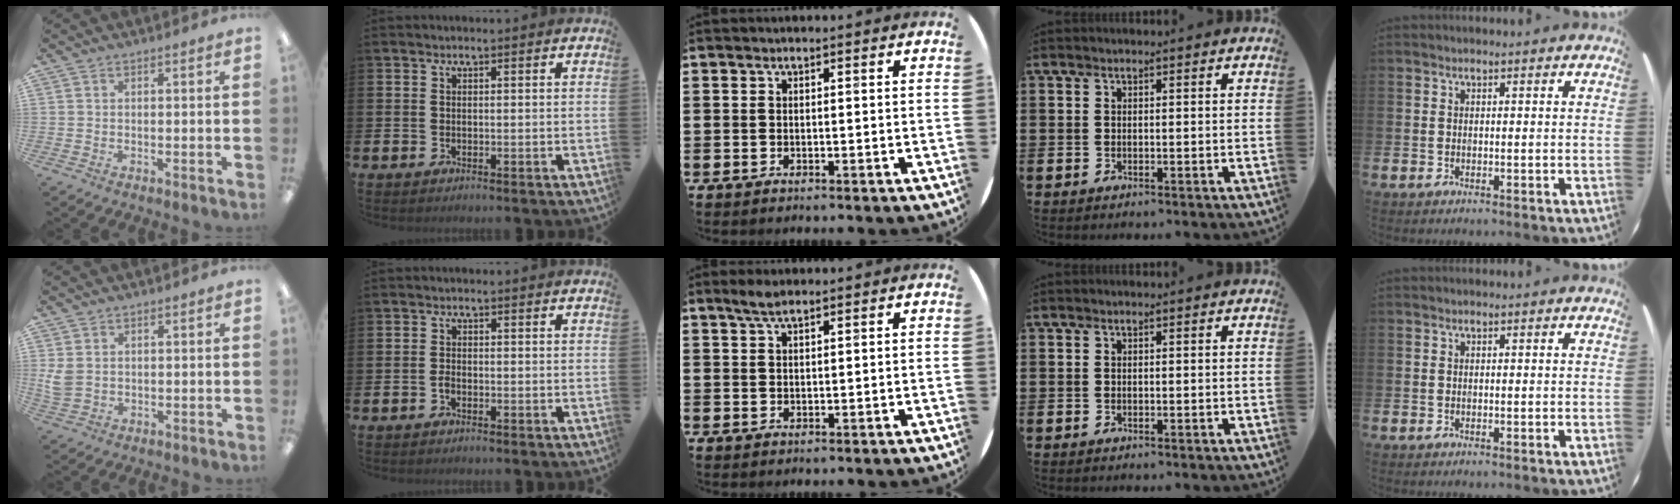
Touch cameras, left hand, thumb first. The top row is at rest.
{"thumb": {"total": 3.8, "force": [1.1, 3.0, 2.1], "torque": [-0.040, -0.002, 0.020]}, "index": {"total": 1.0, "force": [-0.6, 0.5, 0.6], "torque": [-0.008, -0.002, -0.013]}, "middle": {"total": 2.3, "force": [1.8, 0.5, 1.3], "torque": [-0.027, 0.006, 0.032]}}